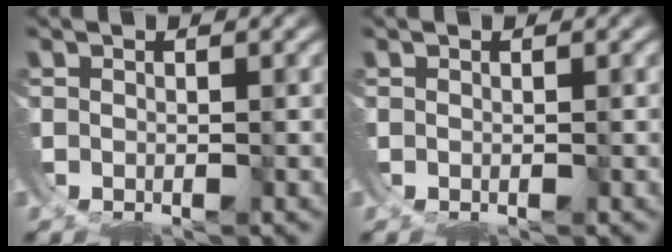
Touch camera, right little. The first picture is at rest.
{"total": 2.4, "force": [0.0, -2.2, -1.0], "torque": [0.027, -0.004, 0.007]}